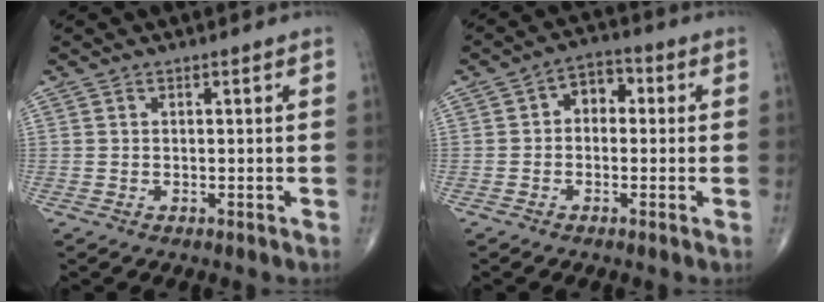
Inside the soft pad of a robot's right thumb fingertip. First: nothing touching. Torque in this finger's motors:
{"motor_torque": [0.08, -0.08, 0.36, -0.06, 0.07]}